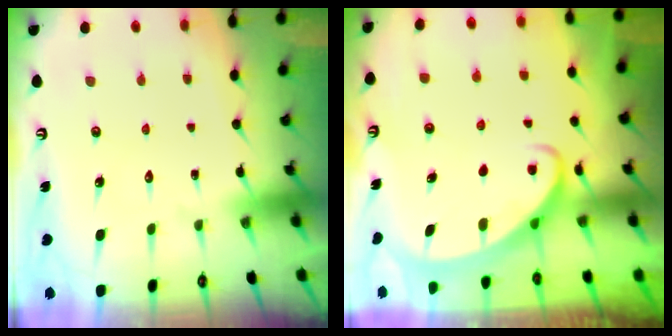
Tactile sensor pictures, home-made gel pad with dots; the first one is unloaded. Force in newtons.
{"total": 2.4, "press": 2.3, "slide": 0.5}